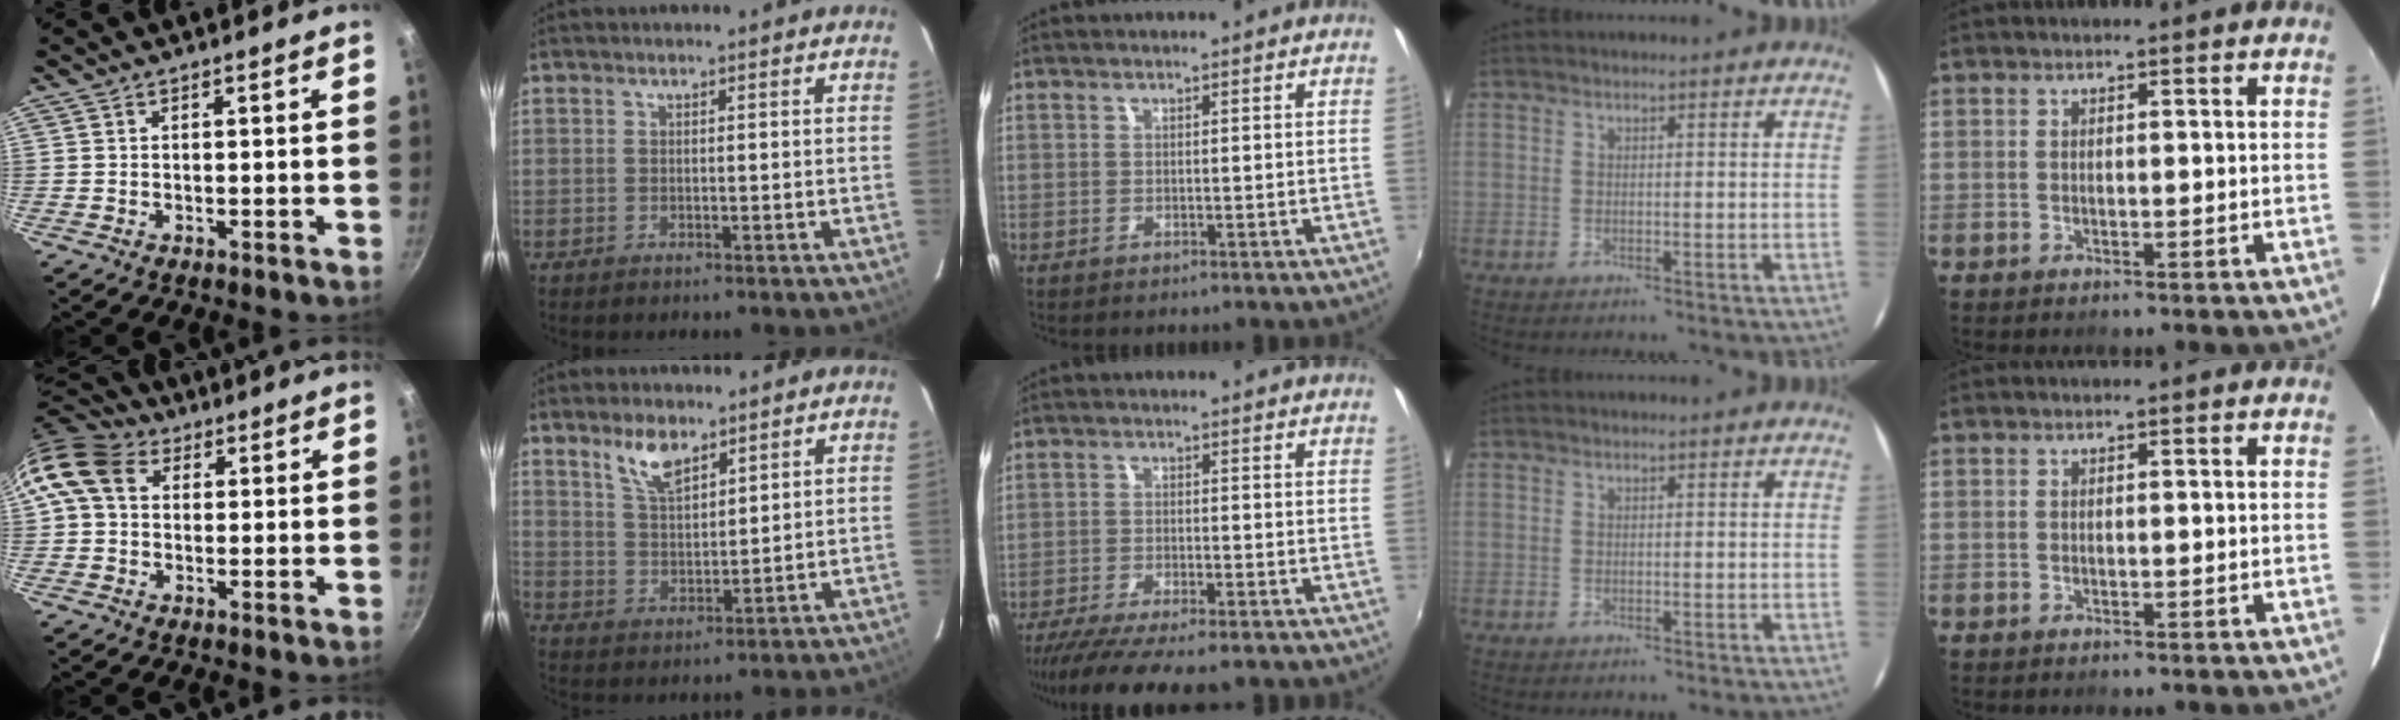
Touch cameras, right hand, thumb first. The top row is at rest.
{"thumb": {"total": 10.7, "force": [2.7, 8.3, 6.2], "torque": [-0.105, 0.016, 0.031]}, "index": {"total": 7.1, "force": [4.8, 3.0, 4.3], "torque": [-0.077, 0.006, 0.097]}, "middle": {"total": 12.5, "force": [-10.5, 2.0, 6.6], "torque": [-0.141, -0.042, -0.167]}}